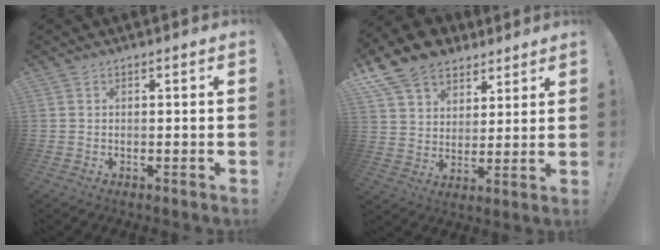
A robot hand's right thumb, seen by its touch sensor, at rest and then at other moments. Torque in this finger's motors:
{"motor_torque": [0.92, 1.02, 0.62, 0.59, 0.16]}